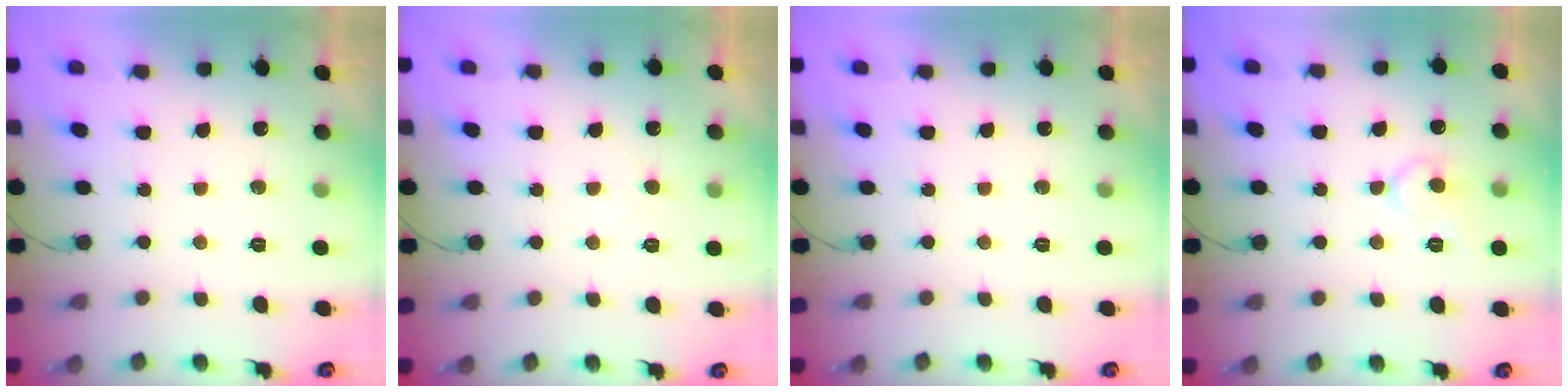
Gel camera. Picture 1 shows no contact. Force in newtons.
{"total": 1.9, "press": 1.9, "slide": 0.2}
{"total": 0.0}
{"total": 7.7, "press": 7.7, "slide": 0.7}